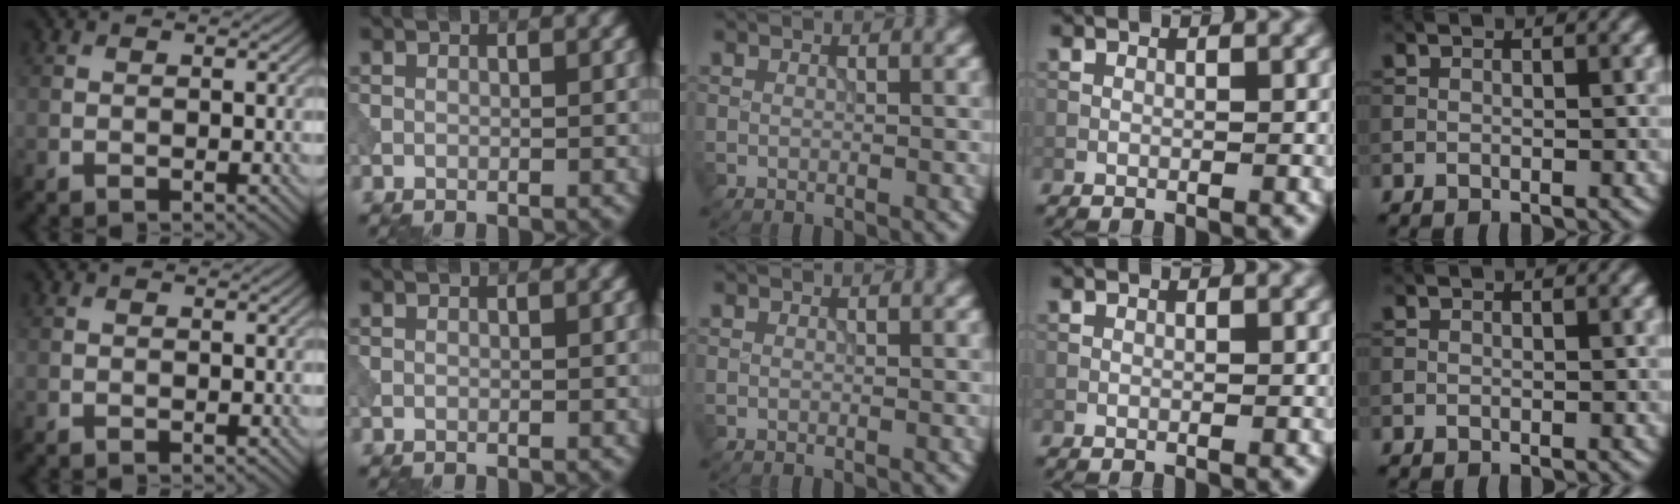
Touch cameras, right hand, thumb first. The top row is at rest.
{}